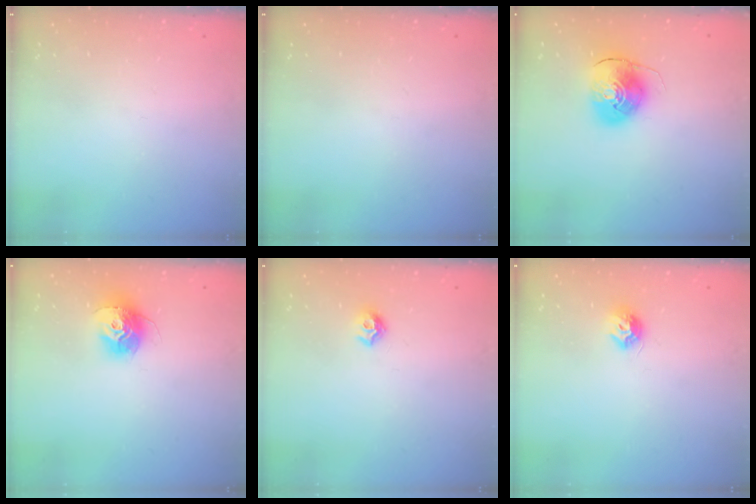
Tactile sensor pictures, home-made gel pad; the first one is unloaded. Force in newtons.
{"total": 0.0}
{"total": 9.2, "press": 9.0, "slide": 1.5}
{"total": 12.6, "press": 12.6, "slide": 1.1}
{"total": 7.2, "press": 7.2, "slide": 0.7}
{"total": 7.0, "press": 6.9, "slide": 0.5}